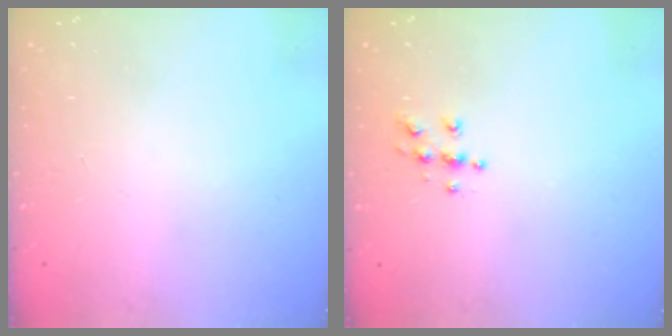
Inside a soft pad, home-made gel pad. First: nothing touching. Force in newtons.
{"total": 5.4, "press": 5.4, "slide": 0.1}